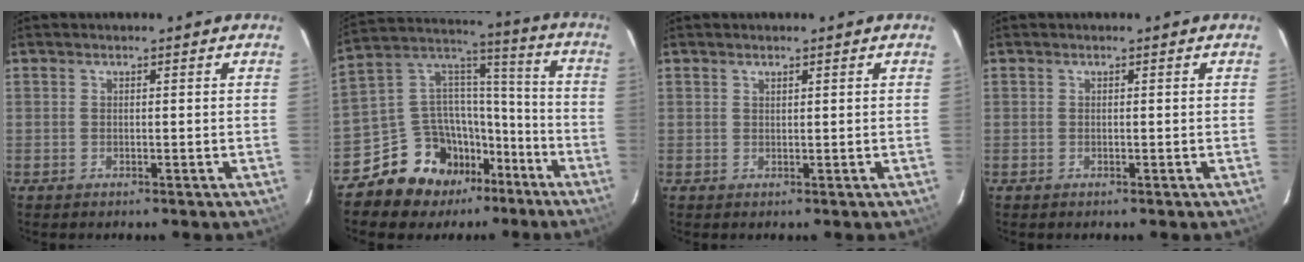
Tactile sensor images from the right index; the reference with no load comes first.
{"total": 16.2, "force": [-11.3, 10.6, 4.7], "torque": [-0.107, 0.070, -0.183]}
{"total": 0.6, "force": [0.5, 0.1, 0.3], "torque": [-0.004, 0.002, 0.011]}
{"total": 0.0}